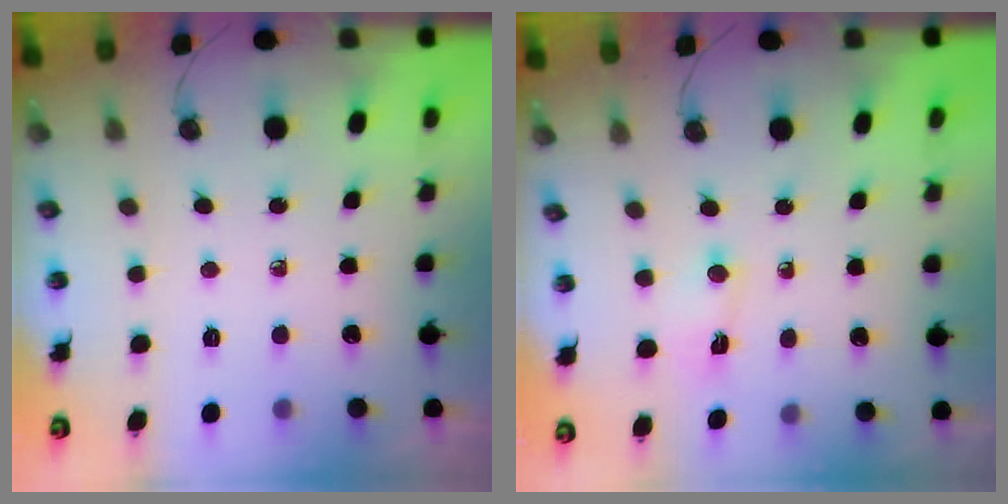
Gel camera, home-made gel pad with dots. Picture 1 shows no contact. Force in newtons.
{"total": 2.7, "press": 2.7, "slide": 0.4}